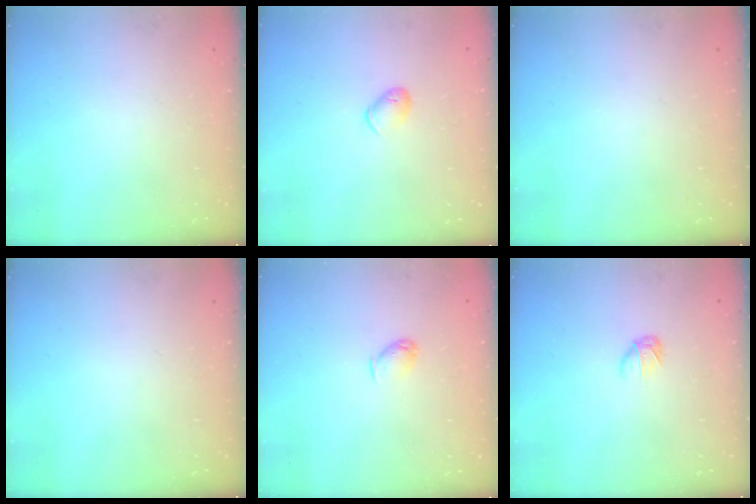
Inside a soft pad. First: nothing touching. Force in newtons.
{"total": 5.4, "press": 5.2, "slide": 1.1}
{"total": 0.0}
{"total": 0.0}
{"total": 3.7, "press": 3.7, "slide": 0.6}
{"total": 3.3, "press": 3.2, "slide": 0.7}